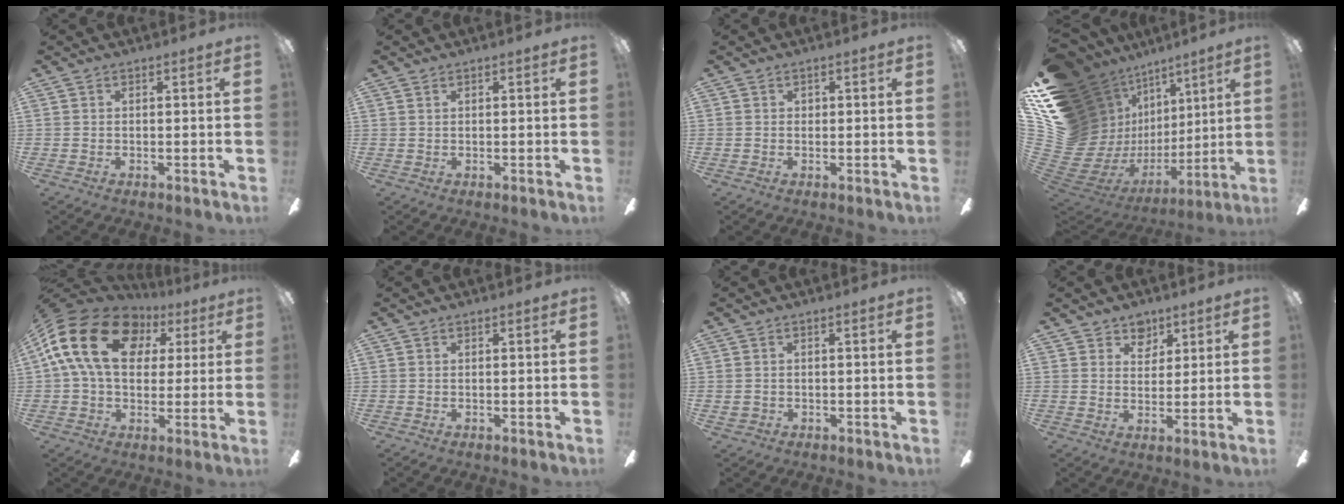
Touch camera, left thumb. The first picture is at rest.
{"total": 0.6, "force": [0.6, 0.2, -0.1], "torque": [0.001, 0.000, 0.011]}
{"total": 0.8, "force": [0.5, 0.7, 0.0], "torque": [0.000, 0.003, 0.009]}
{"total": 21.7, "force": [8.3, 16.7, 11.2], "torque": [-0.185, -0.116, 0.232]}
{"total": 19.7, "force": [5.9, 14.0, 12.6], "torque": [-0.237, 0.003, 0.105]}
{"total": 0.0}
{"total": 1.1, "force": [0.0, 1.1, 0.1], "torque": [-0.004, 0.005, -0.003]}
{"total": 5.8, "force": [4.5, 3.6, 0.5], "torque": [-0.009, -0.026, 0.083]}